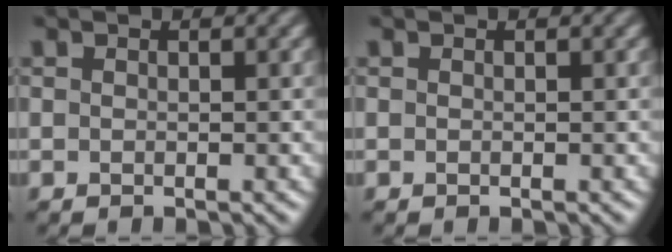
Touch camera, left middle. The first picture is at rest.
{"total": 0.0}